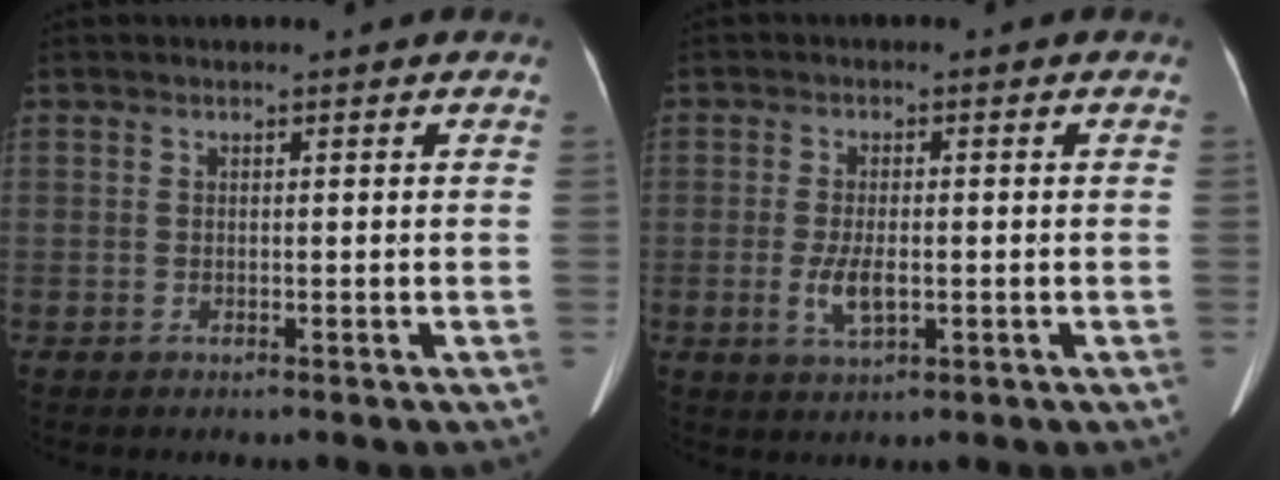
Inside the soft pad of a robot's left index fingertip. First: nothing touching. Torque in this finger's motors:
{"motor_torque": [0.05, 0.00, 0.09, 0.03]}